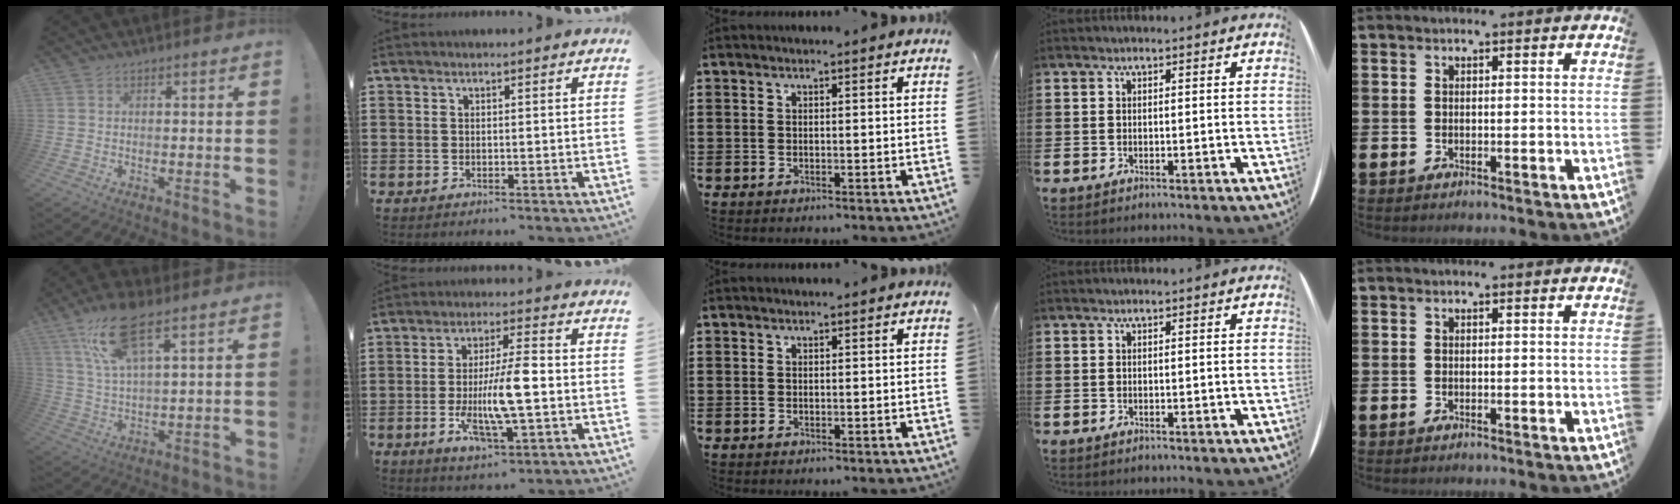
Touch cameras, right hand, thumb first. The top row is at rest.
{"thumb": {"total": 14.6, "force": [8.8, 4.5, 10.8], "torque": [-0.197, -0.028, 0.152]}, "index": {"total": 9.9, "force": [-1.8, 2.7, 9.4], "torque": [-0.177, -0.009, -0.035]}}